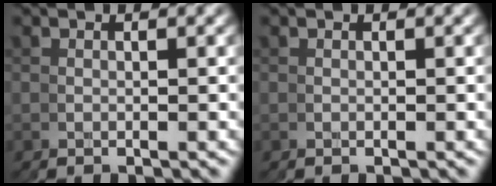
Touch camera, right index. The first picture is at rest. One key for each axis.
{"total": 0.0}